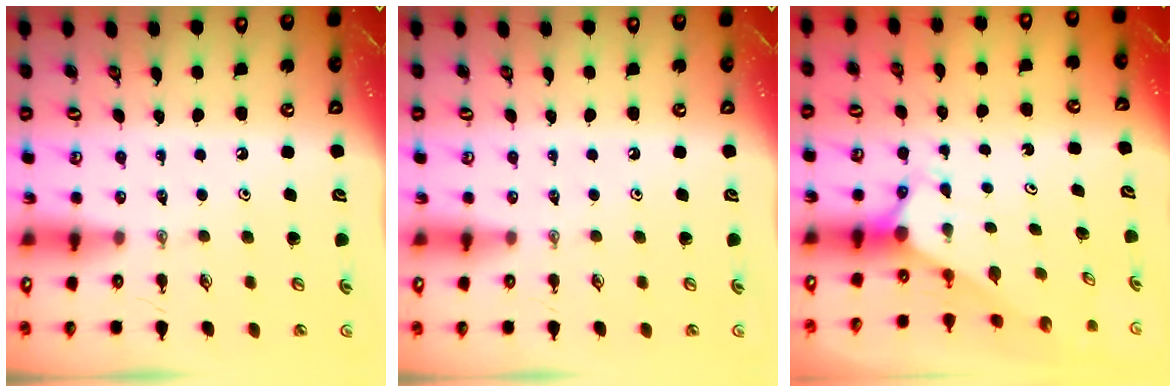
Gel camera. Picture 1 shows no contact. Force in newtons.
{"total": 0.0}
{"total": 2.7, "press": 2.7, "slide": 0.0}